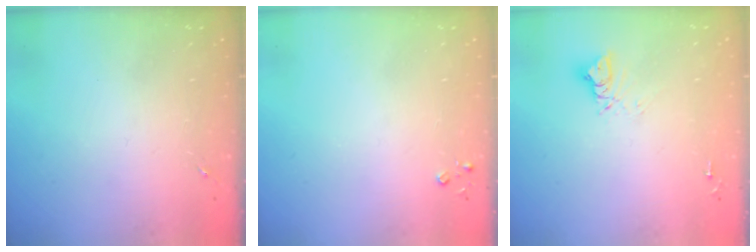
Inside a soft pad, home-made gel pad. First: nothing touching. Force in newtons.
{"total": 2.6, "press": 2.6, "slide": 0.3}
{"total": 7.3, "press": 7.3, "slide": 0.7}